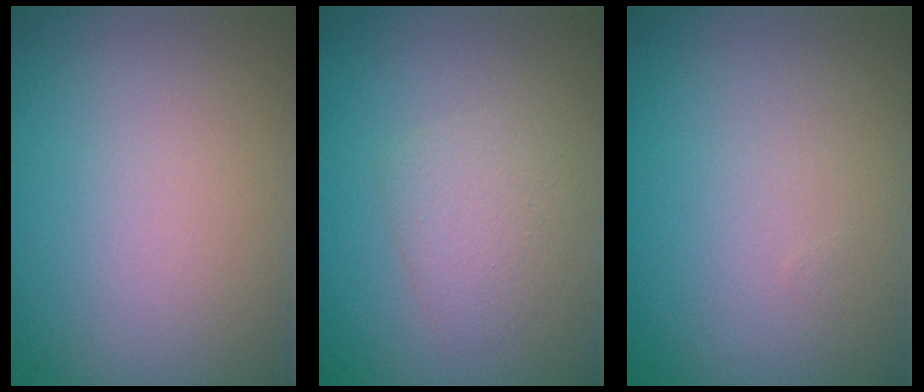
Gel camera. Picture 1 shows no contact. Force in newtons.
{"total": 2.1, "press": 2.1, "slide": 0.2}
{"total": 0.0}